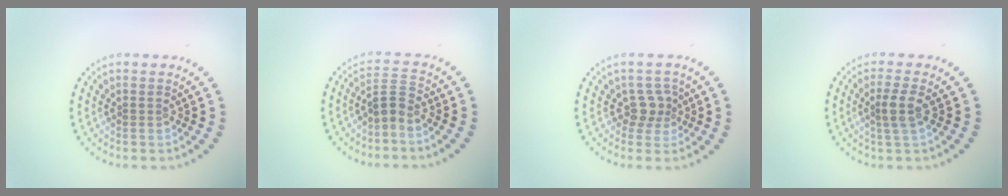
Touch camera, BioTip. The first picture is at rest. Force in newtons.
{"total": 2.2, "press": 1.5, "slide": 1.6}
{"total": 2.1, "press": 1.6, "slide": 1.3}
{"total": 2.0, "press": 1.7, "slide": 1.1}